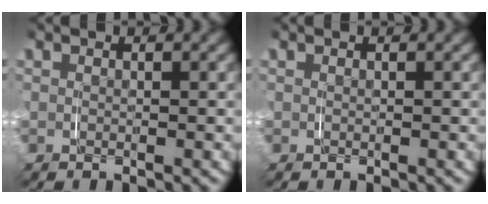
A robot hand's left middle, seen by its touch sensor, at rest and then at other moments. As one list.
[{"total": 0.0}]